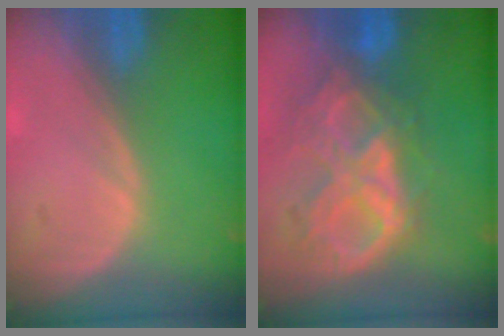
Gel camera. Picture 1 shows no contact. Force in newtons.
{"total": 10.2, "press": 8.7, "slide": 5.3}